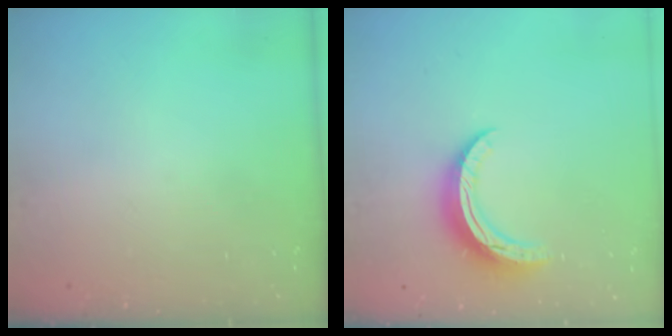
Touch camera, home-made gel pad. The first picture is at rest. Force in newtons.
{"total": 9.9, "press": 9.9, "slide": 0.2}